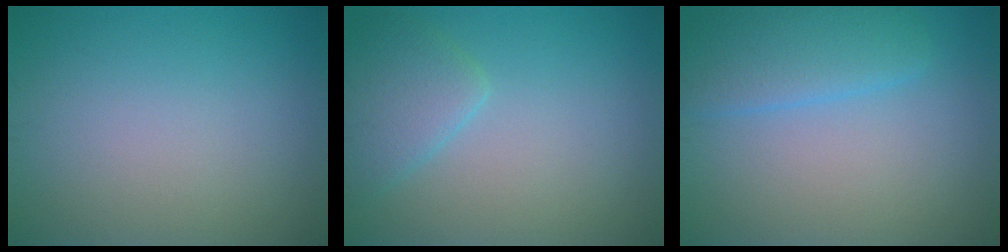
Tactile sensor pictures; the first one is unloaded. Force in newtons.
{"total": 3.0, "press": 3.0, "slide": 0.2}
{"total": 2.7, "press": 2.7, "slide": 0.0}